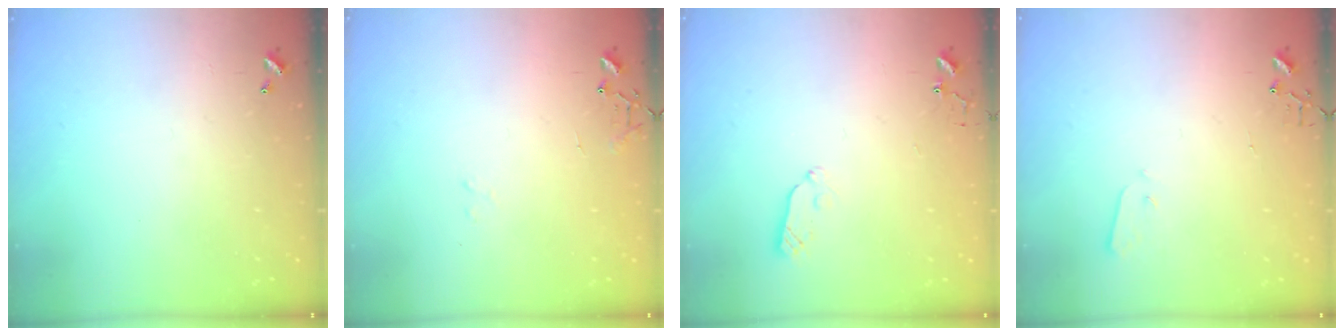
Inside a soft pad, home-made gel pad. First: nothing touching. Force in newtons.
{"total": 8.0, "press": 8.0, "slide": 0.9}
{"total": 3.8, "press": 3.8, "slide": 0.6}
{"total": 1.9, "press": 1.9, "slide": 0.4}